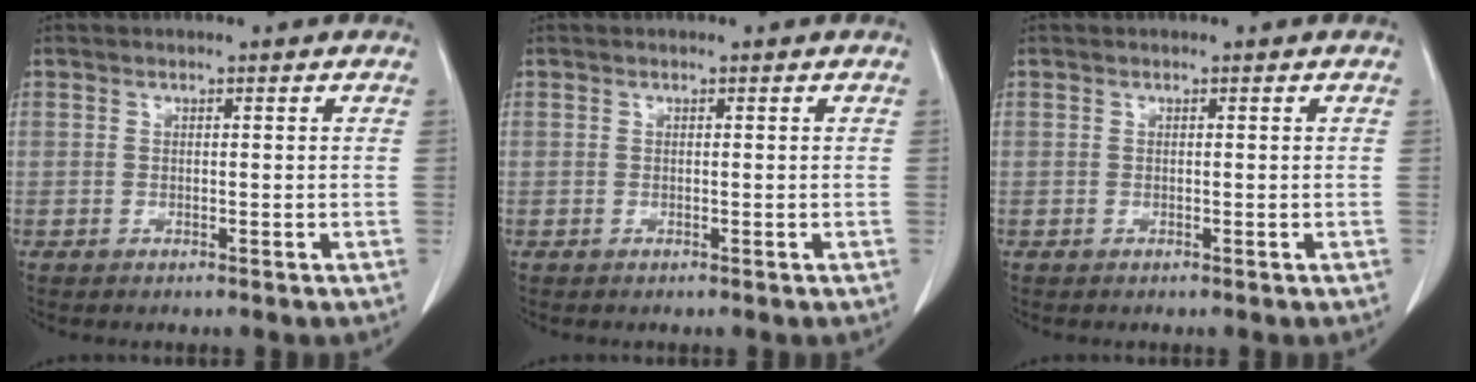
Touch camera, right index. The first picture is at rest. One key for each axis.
{"total": 0.0}
{"total": 0.0}